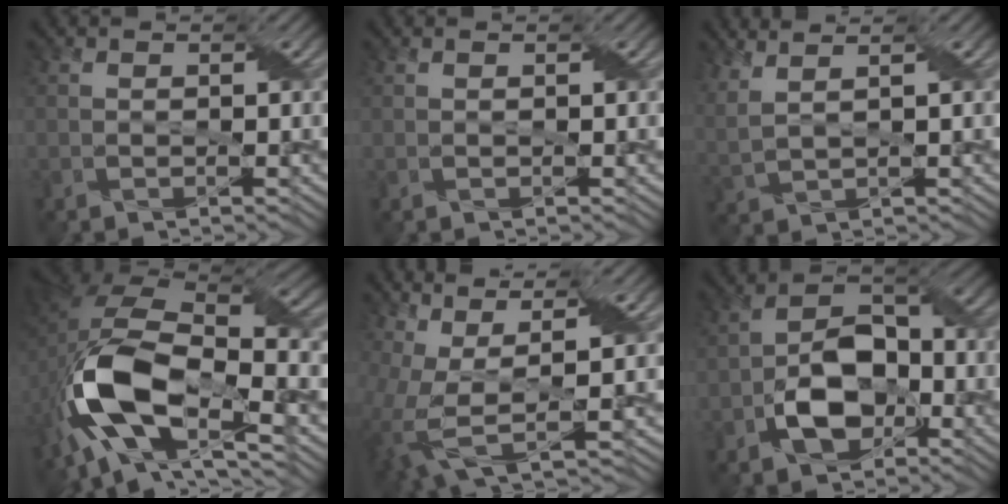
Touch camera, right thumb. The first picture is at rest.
{"total": 0.0}
{"total": 4.7, "force": [3.3, 1.5, 3.1], "torque": [-0.071, 0.018, 0.052]}
{"total": 16.3, "force": [-5.4, 8.4, 12.8], "torque": [-0.260, -0.022, -0.106]}
{"total": 8.0, "force": [0.5, 2.7, 7.6], "torque": [-0.188, -0.002, 0.014]}
{"total": 9.7, "force": [-3.6, 6.1, 6.6], "torque": [-0.117, 0.005, -0.072]}